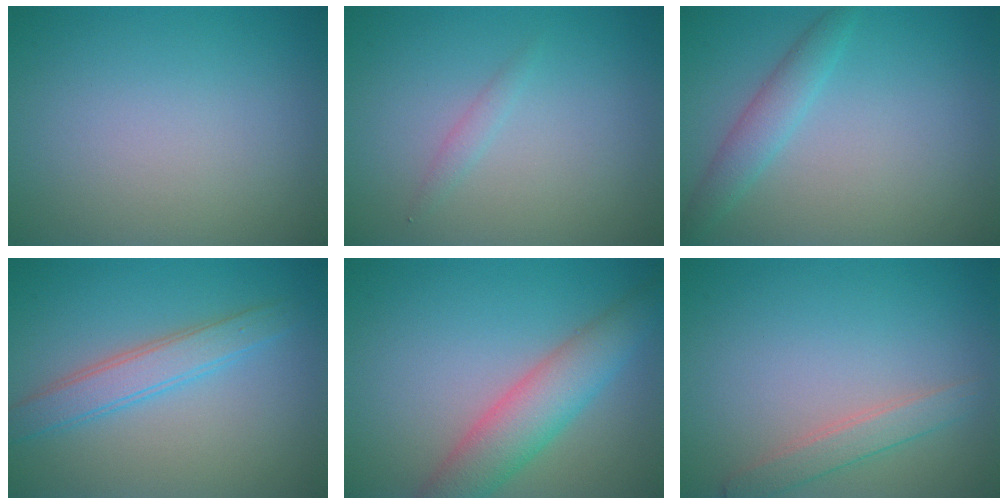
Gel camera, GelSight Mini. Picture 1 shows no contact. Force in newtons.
{"total": 0.8, "press": 0.8, "slide": 0.1}
{"total": 2.3, "press": 2.3, "slide": 0.1}
{"total": 3.2, "press": 3.2, "slide": 0.3}
{"total": 5.3, "press": 5.3, "slide": 0.0}
{"total": 2.1, "press": 2.1, "slide": 0.1}